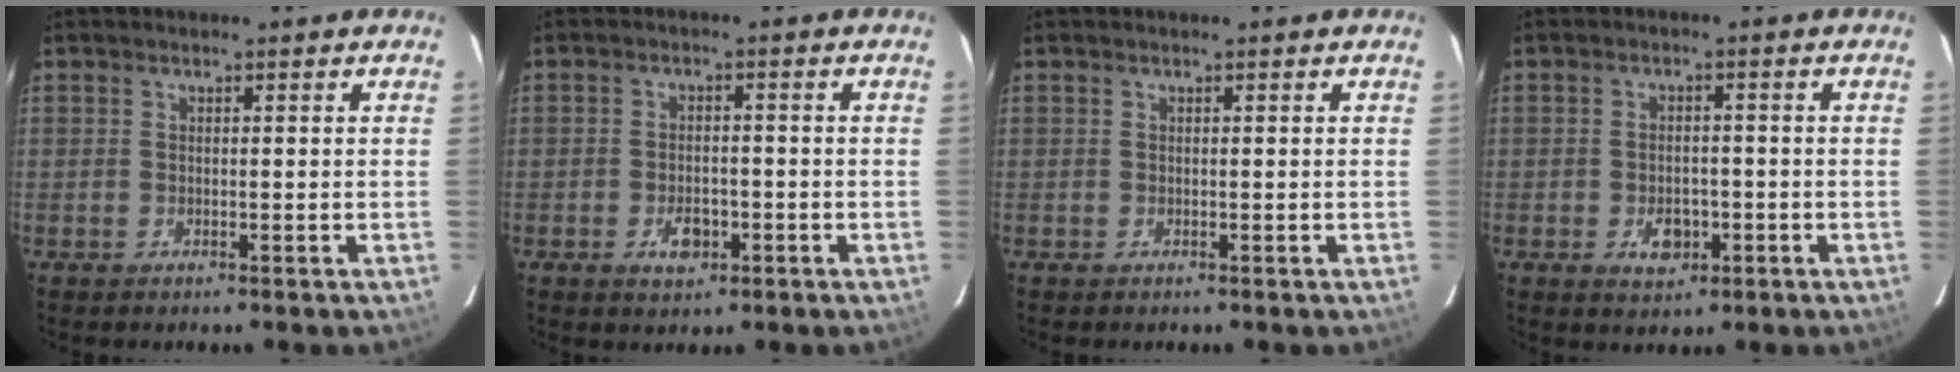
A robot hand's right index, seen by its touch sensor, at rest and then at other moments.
{"total": 4.5, "force": [-2.0, 2.8, 2.9], "torque": [-0.054, 0.002, -0.028]}
{"total": 0.0}
{"total": 4.8, "force": [-1.8, 3.3, 2.9], "torque": [-0.052, 0.004, -0.022]}